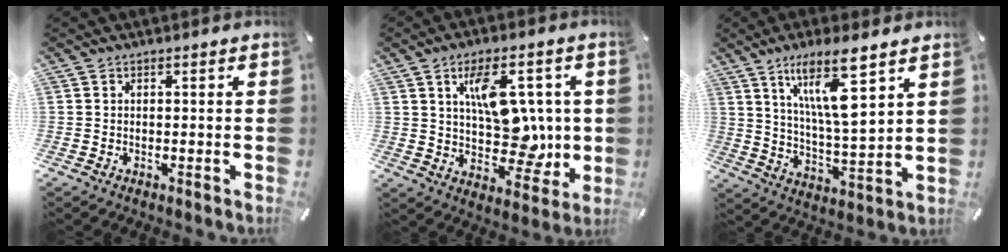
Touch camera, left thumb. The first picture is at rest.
{"total": 14.9, "force": [3.8, 9.1, 11.1], "torque": [-0.152, -0.009, 0.066]}
{"total": 14.5, "force": [8.4, 3.6, 11.2], "torque": [-0.203, -0.029, 0.141]}